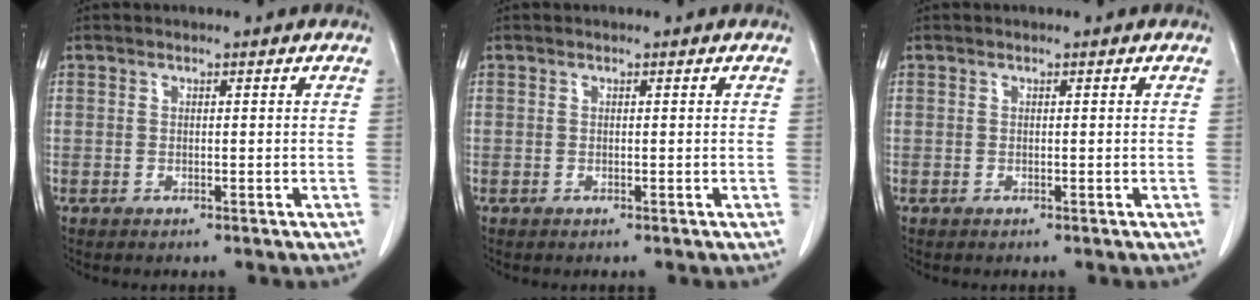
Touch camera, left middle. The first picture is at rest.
{"total": 0.0}
{"total": 0.0}